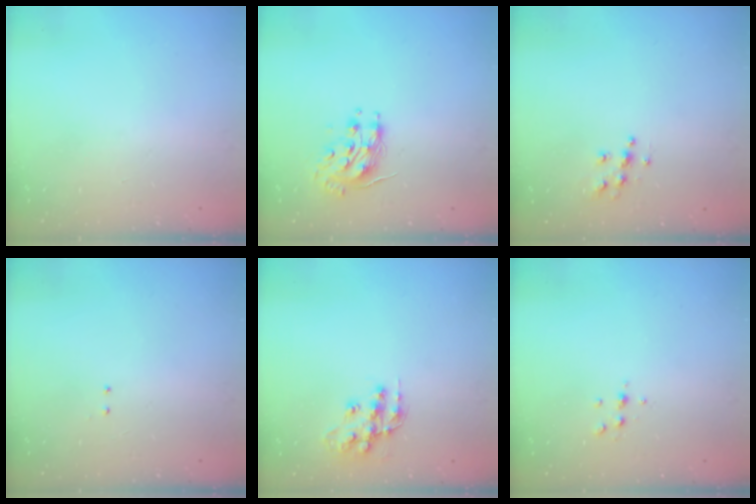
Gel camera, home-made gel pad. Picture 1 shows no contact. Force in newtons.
{"total": 8.5, "press": 8.4, "slide": 0.5}
{"total": 6.2, "press": 6.2, "slide": 0.2}
{"total": 2.0, "press": 2.0, "slide": 0.4}
{"total": 13.0, "press": 13.0, "slide": 1.0}
{"total": 5.3, "press": 5.2, "slide": 1.0}